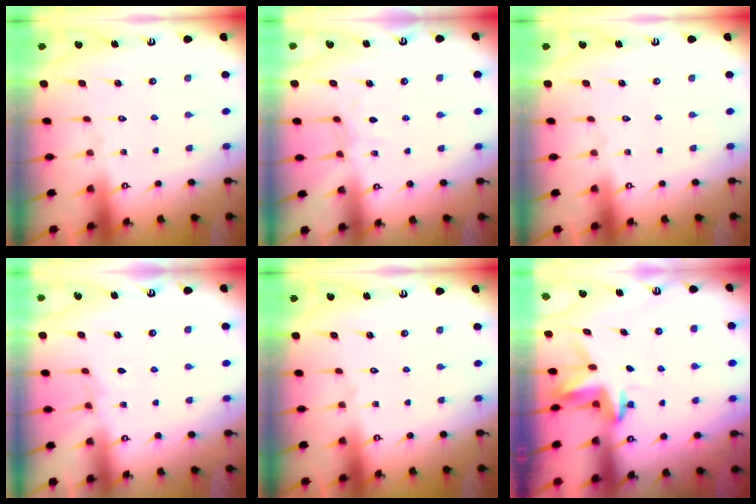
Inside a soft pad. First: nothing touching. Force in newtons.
{"total": 5.4, "press": 5.4, "slide": 0.6}
{"total": 0.0}
{"total": 2.3, "press": 2.3, "slide": 0.4}
{"total": 0.0}
{"total": 3.7, "press": 3.6, "slide": 0.3}